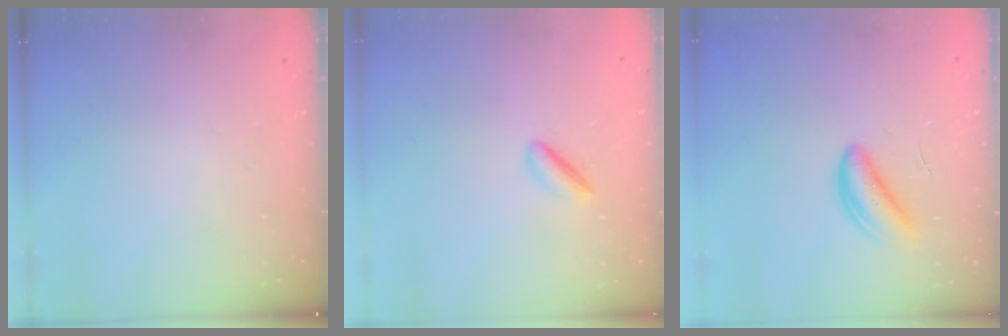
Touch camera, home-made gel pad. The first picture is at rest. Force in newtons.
{"total": 2.3, "press": 2.2, "slide": 0.3}
{"total": 4.2, "press": 4.2, "slide": 0.9}